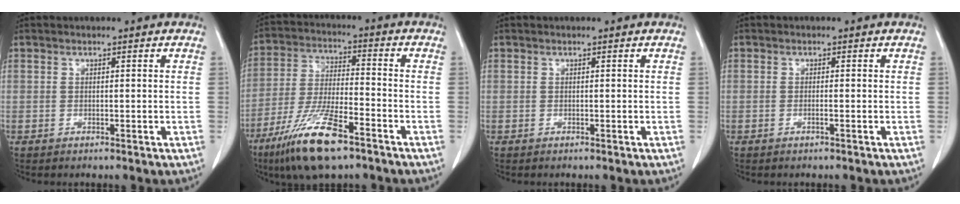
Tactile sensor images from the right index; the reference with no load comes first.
{"total": 13.4, "force": [-8.5, 2.4, 10.1], "torque": [-0.207, -0.028, -0.154]}
{"total": 0.0}
{"total": 0.7, "force": [-0.3, -0.1, 0.6], "torque": [-0.010, 0.001, -0.005]}